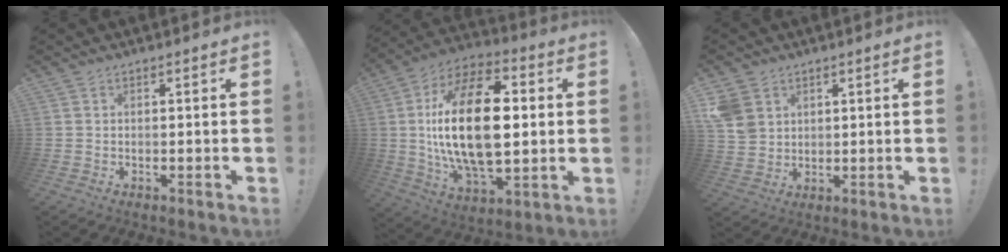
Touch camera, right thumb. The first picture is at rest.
{"total": 27.2, "force": [1.3, 14.3, 23.1], "torque": [-0.436, -0.003, 0.020]}
{"total": 7.0, "force": [3.3, 5.7, 2.3], "torque": [-0.045, -0.014, 0.071]}